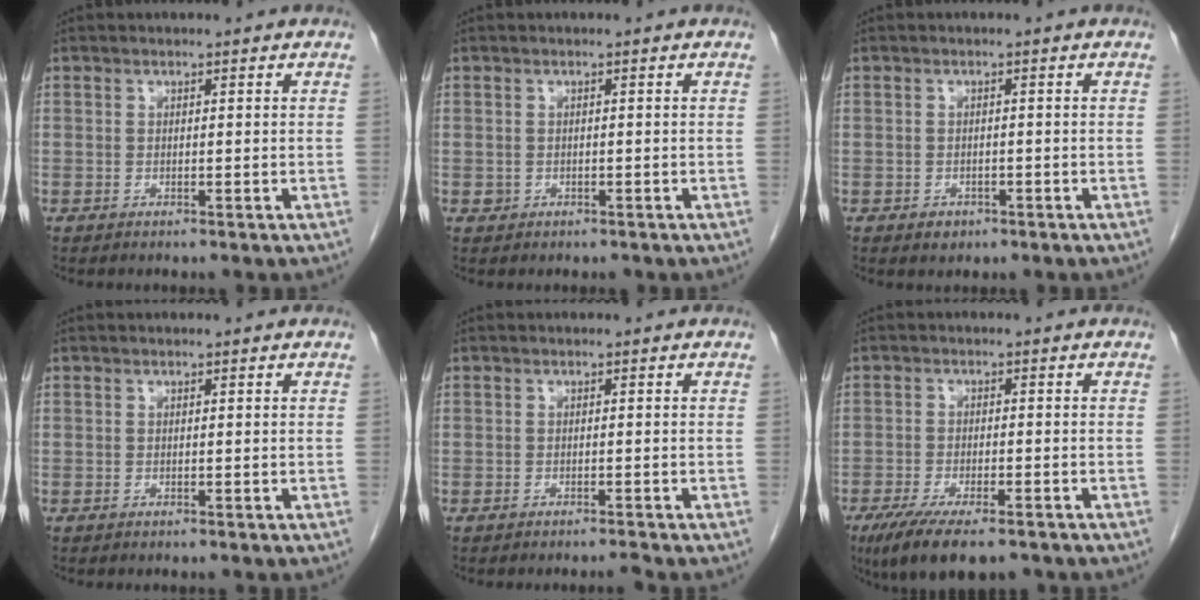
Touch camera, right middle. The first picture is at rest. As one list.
[{"total": 0.9, "force": [-0.3, 0.9, 0.2], "torque": [-0.006, 0.002, -0.001]}, {"total": 1.6, "force": [-0.9, 1.2, 0.6], "torque": [-0.006, 0.003, -0.006]}, {"total": 0.0}, {"total": 0.8, "force": [-0.7, -0.2, 0.2], "torque": [-0.004, -0.003, -0.010]}, {"total": 10.2, "force": [-7.2, 2.9, 6.6], "torque": [-0.100, -0.017, -0.112]}]